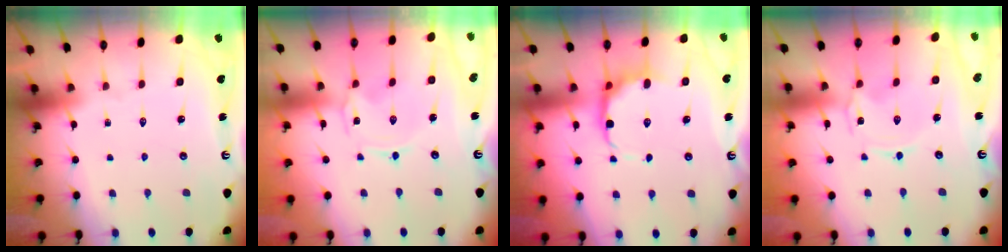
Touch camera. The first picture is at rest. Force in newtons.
{"total": 0.8, "press": 0.7, "slide": 0.1}
{"total": 8.9, "press": 8.2, "slide": 3.4}
{"total": 0.0}